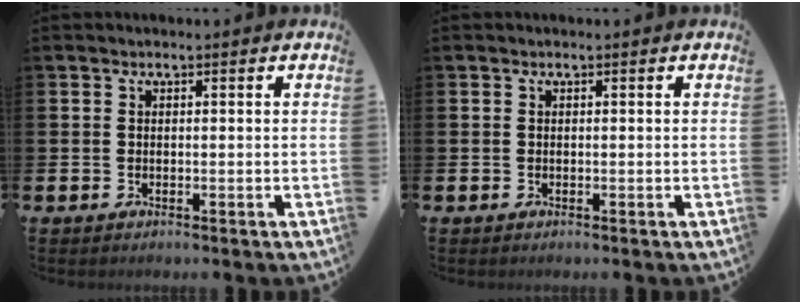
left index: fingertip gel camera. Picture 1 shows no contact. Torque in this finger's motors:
{"motor_torque": [0.00, 0.00, -0.01, 0.00]}